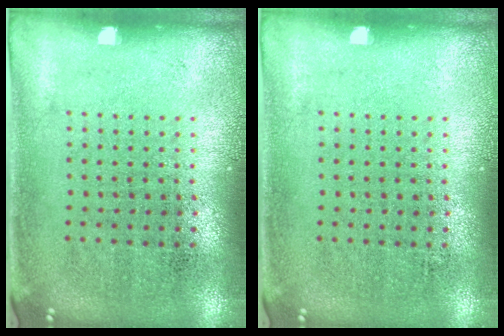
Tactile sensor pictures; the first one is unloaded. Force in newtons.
{"total": 0.0}